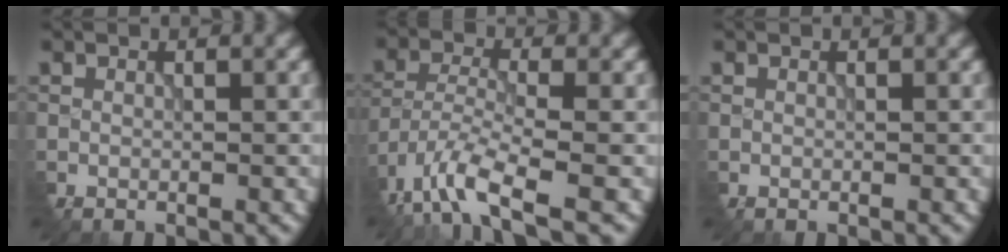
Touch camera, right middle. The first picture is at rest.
{"total": 6.7, "force": [-4.9, 1.7, 4.3], "torque": [-0.090, -0.007, -0.100]}
{"total": 0.0}